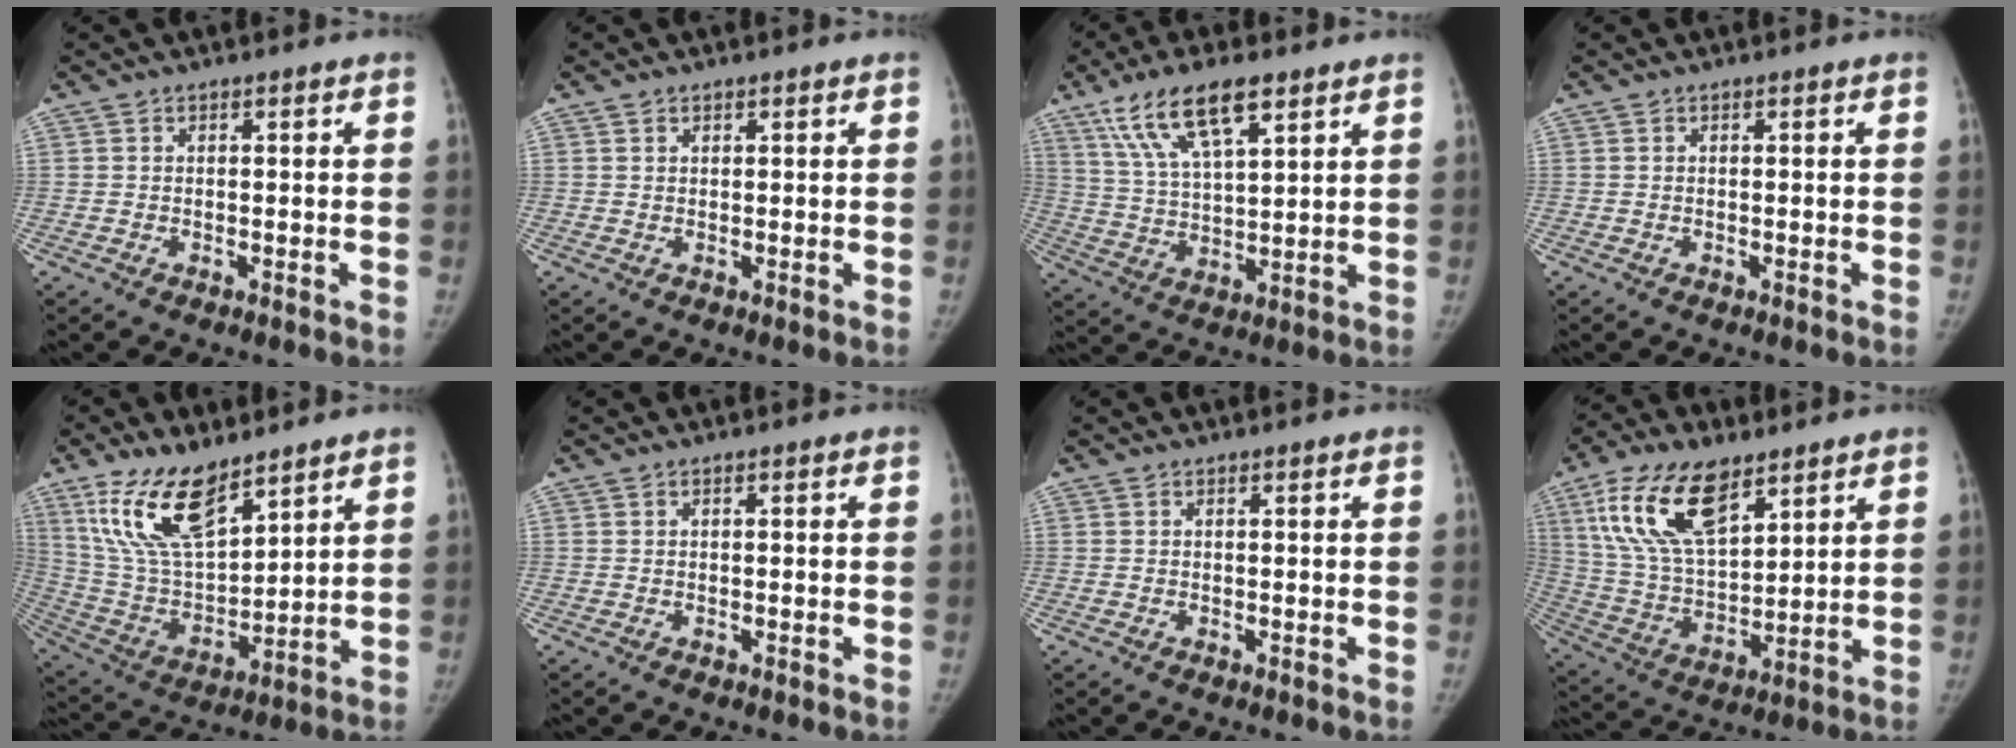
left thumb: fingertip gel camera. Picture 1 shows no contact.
{"total": 0.6, "force": [0.4, 0.4, 0.0], "torque": [0.005, -0.002, 0.005]}
{"total": 13.6, "force": [7.9, 4.5, 10.0], "torque": [-0.177, -0.018, 0.154]}
{"total": 0.0}
{"total": 17.1, "force": [11.0, 7.2, 10.9], "torque": [-0.173, -0.054, 0.225]}
{"total": 0.0}
{"total": 0.0}
{"total": 18.2, "force": [9.9, 8.8, 12.5], "torque": [-0.212, -0.032, 0.191]}